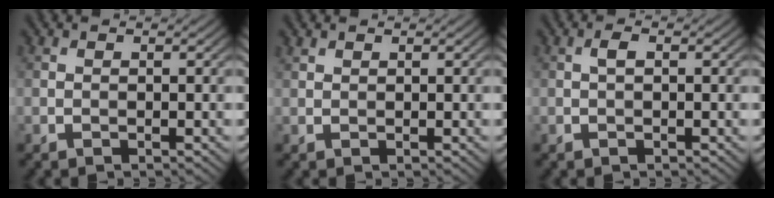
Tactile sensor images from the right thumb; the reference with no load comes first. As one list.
[{"total": 1.0, "force": [0.8, 0.4, 0.2], "torque": [-0.008, 0.001, 0.020]}, {"total": 1.0, "force": [0.1, 0.4, 1.0], "torque": [-0.021, 0.004, 0.001]}]